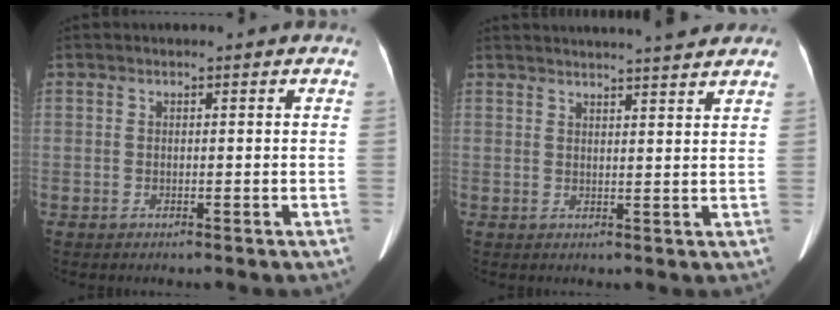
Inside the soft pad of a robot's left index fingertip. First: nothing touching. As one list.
[{"total": 11.6, "force": [10.7, 0.4, 4.4], "torque": [-0.062, 0.013, 0.128]}]